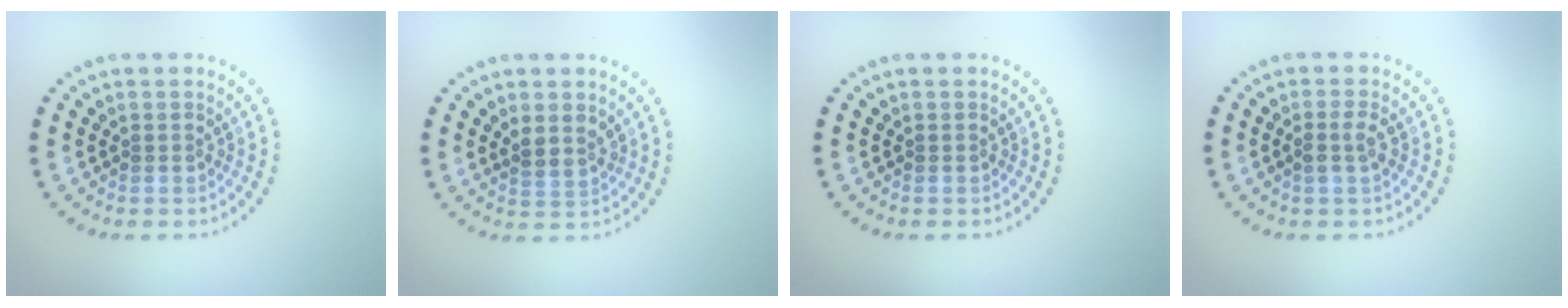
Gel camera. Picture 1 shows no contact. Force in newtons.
{"total": 2.1, "press": 1.8, "slide": 1.1}
{"total": 0.0}
{"total": 1.4, "press": 1.3, "slide": 0.7}